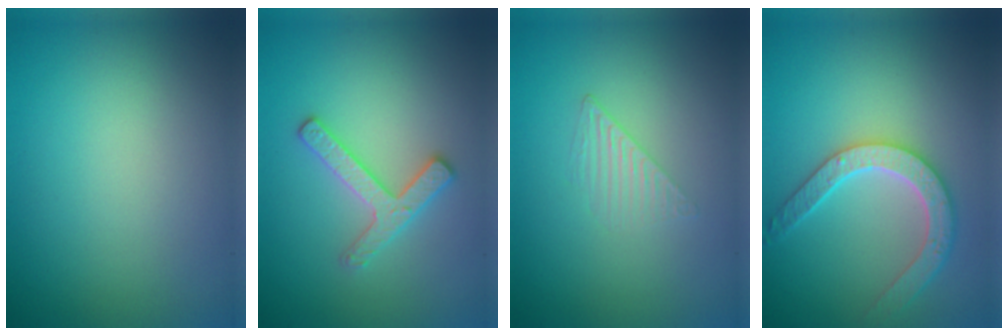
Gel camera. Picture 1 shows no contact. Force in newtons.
{"total": 2.5, "press": 2.5, "slide": 0.4}
{"total": 1.4, "press": 0.3, "slide": 1.4}
{"total": 4.7, "press": 4.2, "slide": 2.1}